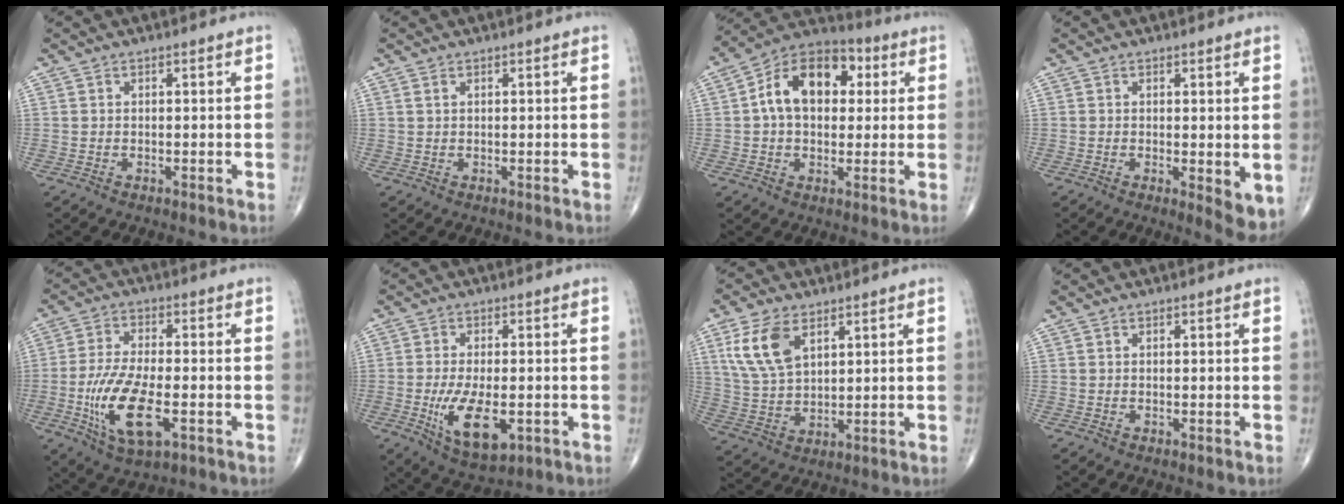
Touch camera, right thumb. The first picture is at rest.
{"total": 0.7, "force": [0.4, 0.4, 0.5], "torque": [-0.011, 0.004, 0.008]}
{"total": 15.0, "force": [2.9, 10.0, 10.8], "torque": [-0.146, 0.024, 0.036]}
{"total": 5.2, "force": [-0.4, 1.7, 4.9], "torque": [-0.061, -0.016, -0.004]}
{"total": 13.5, "force": [-3.7, 5.5, 11.8], "torque": [-0.237, 0.001, -0.063]}
{"total": 10.8, "force": [-2.8, 4.9, 9.2], "torque": [-0.159, -0.012, -0.036]}
{"total": 10.6, "force": [4.8, 5.8, 7.5], "torque": [-0.146, -0.013, 0.101]}
{"total": 0.0}